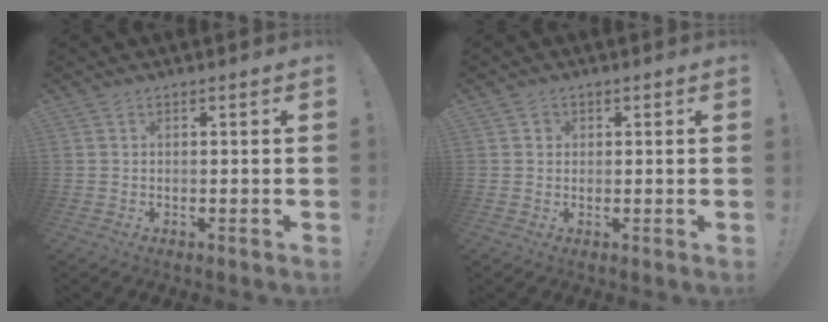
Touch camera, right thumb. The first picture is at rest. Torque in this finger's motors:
{"motor_torque": [0.38, -0.49, -0.14, -0.40, -0.04]}